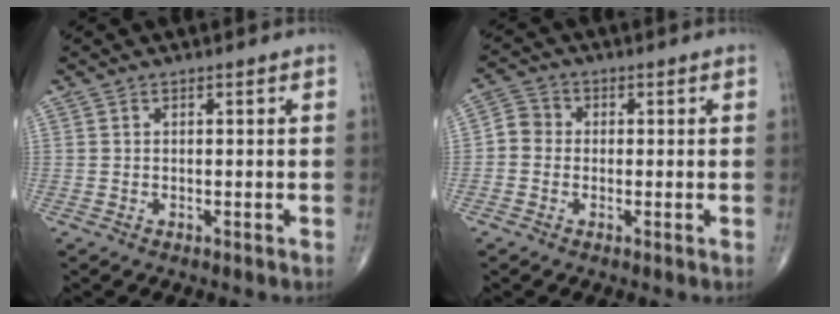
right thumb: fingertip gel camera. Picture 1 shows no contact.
{"total": 3.7, "force": [-0.5, 3.4, 1.4], "torque": [-0.010, 0.010, -0.021]}